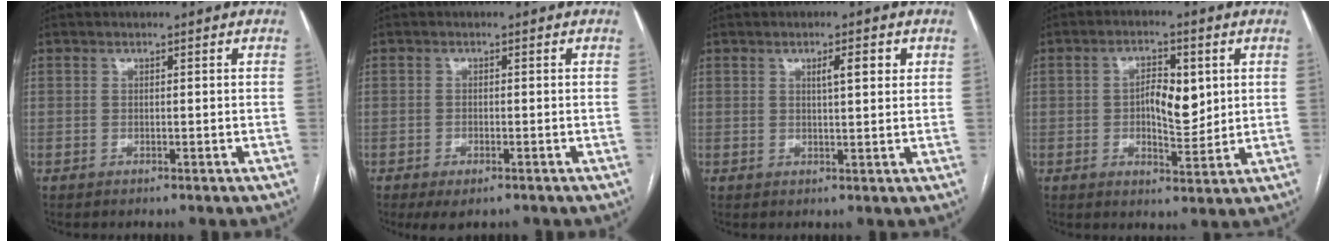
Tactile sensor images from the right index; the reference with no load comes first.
{"total": 3.1, "force": [-1.9, 1.2, 2.1], "torque": [-0.036, -0.005, -0.021]}
{"total": 3.2, "force": [1.4, 0.5, 2.9], "torque": [-0.044, 0.002, 0.020]}
{"total": 6.4, "force": [0.9, 2.8, 5.7], "torque": [-0.088, 0.006, 0.018]}